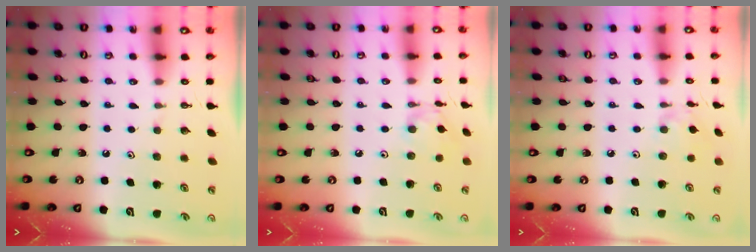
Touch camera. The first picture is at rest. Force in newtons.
{"total": 3.2, "press": 3.2, "slide": 0.2}
{"total": 2.0, "press": 2.0, "slide": 0.4}